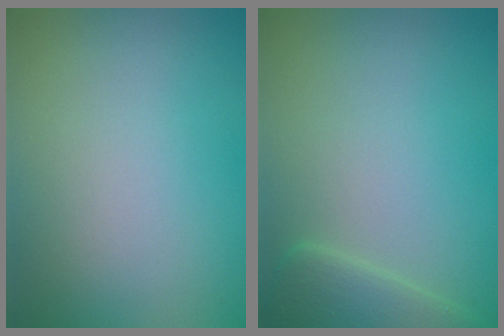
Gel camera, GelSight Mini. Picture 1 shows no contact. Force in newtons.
{"total": 2.8, "press": 2.8, "slide": 0.2}